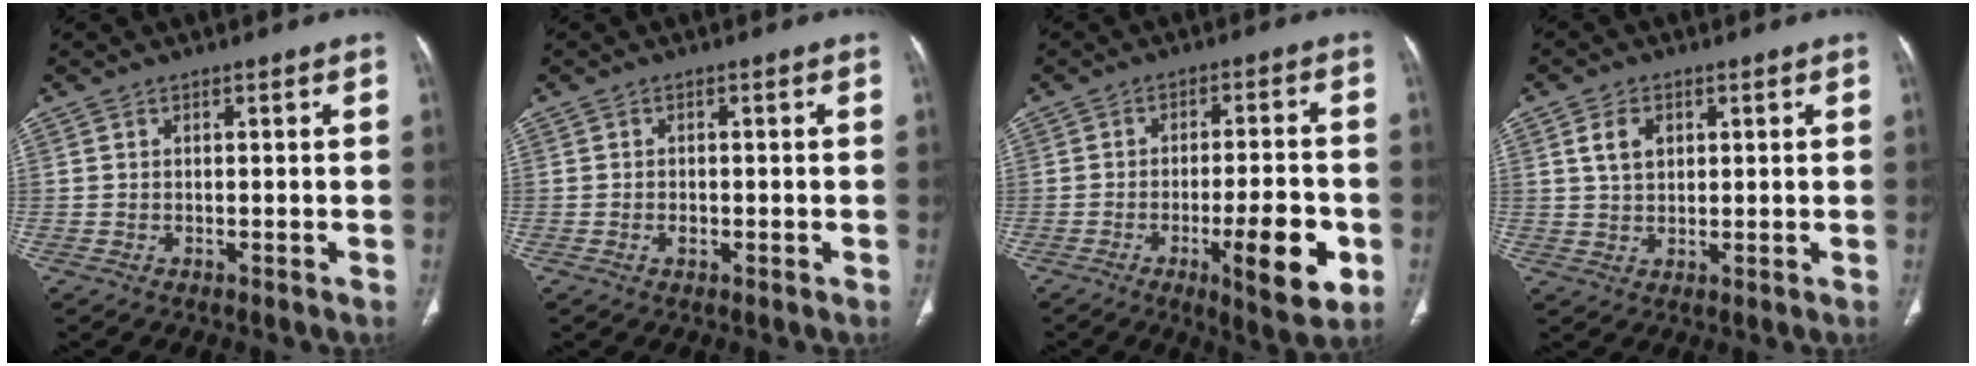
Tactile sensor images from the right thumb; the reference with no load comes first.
{"total": 1.3, "force": [-0.5, 0.8, 0.9], "torque": [-0.016, 0.003, -0.007]}
{"total": 12.8, "force": [-4.5, 3.2, 11.6], "torque": [-0.160, 0.009, -0.060]}
{"total": 4.5, "force": [1.5, 3.1, 2.8], "torque": [-0.042, -0.004, 0.029]}